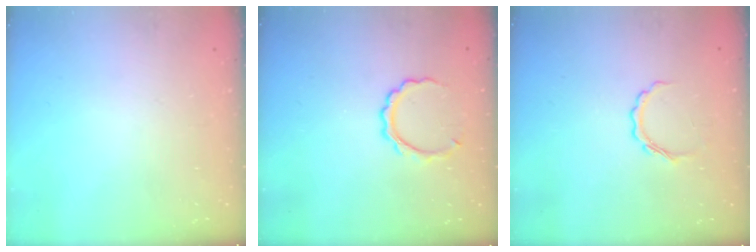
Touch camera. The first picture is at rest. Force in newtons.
{"total": 6.2, "press": 6.2, "slide": 0.4}
{"total": 5.0, "press": 4.9, "slide": 1.0}